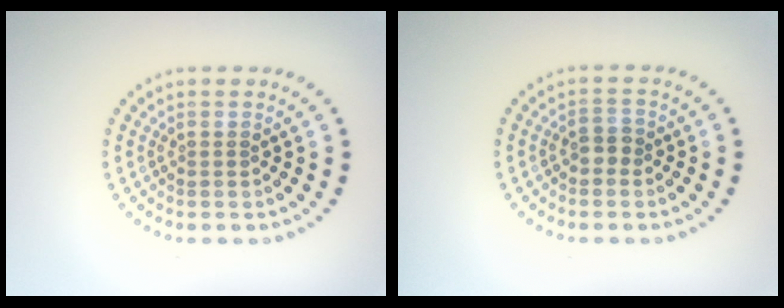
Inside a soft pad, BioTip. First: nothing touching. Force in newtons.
{"total": 1.4, "press": 1.3, "slide": 0.6}